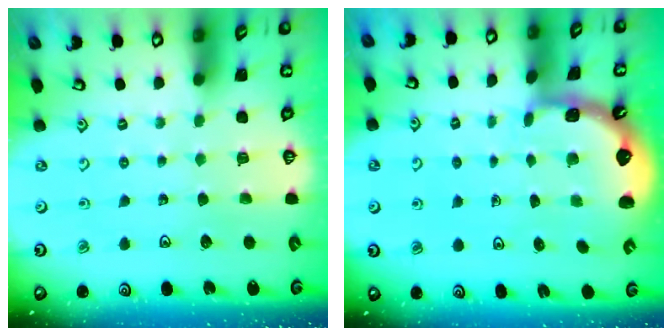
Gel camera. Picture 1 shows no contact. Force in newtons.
{"total": 1.2, "press": 1.2, "slide": 0.1}